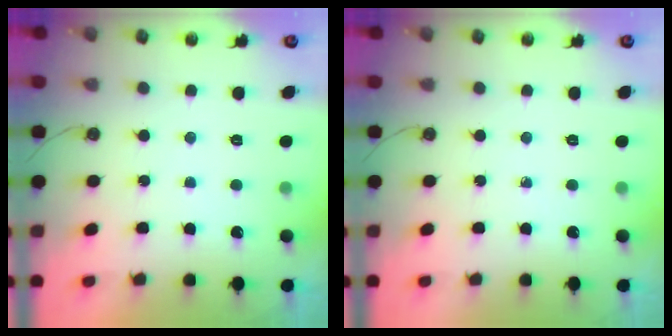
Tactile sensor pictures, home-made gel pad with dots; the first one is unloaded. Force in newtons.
{"total": 0.0}